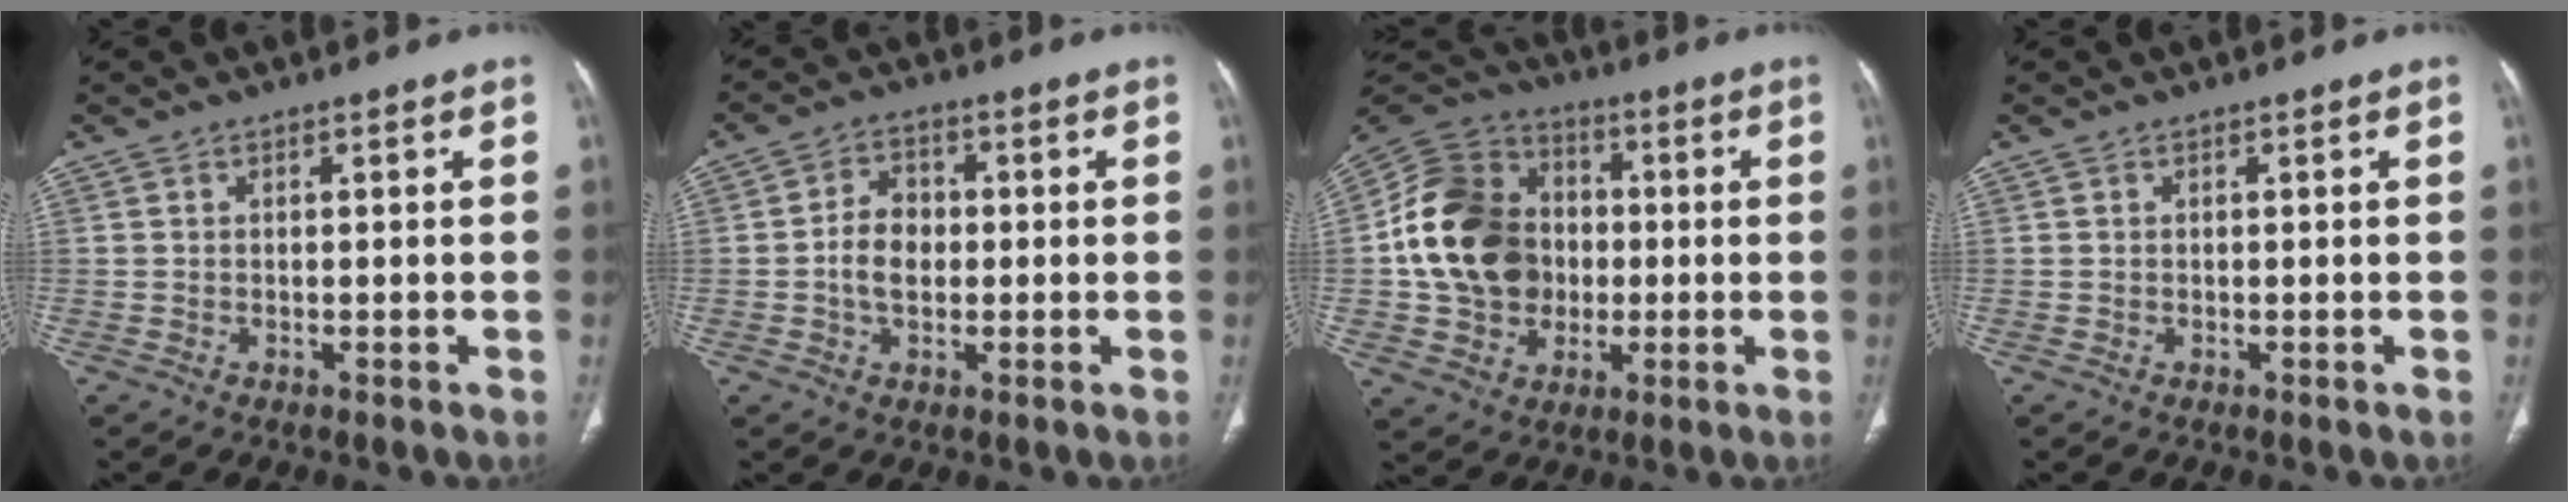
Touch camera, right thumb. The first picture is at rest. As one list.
[{"total": 5.9, "force": [-0.5, 4.2, 4.1], "torque": [-0.064, 0.014, -0.014]}, {"total": 18.8, "force": [-0.4, 15.5, 10.7], "torque": [-0.175, 0.023, -0.007]}, {"total": 0.0}]